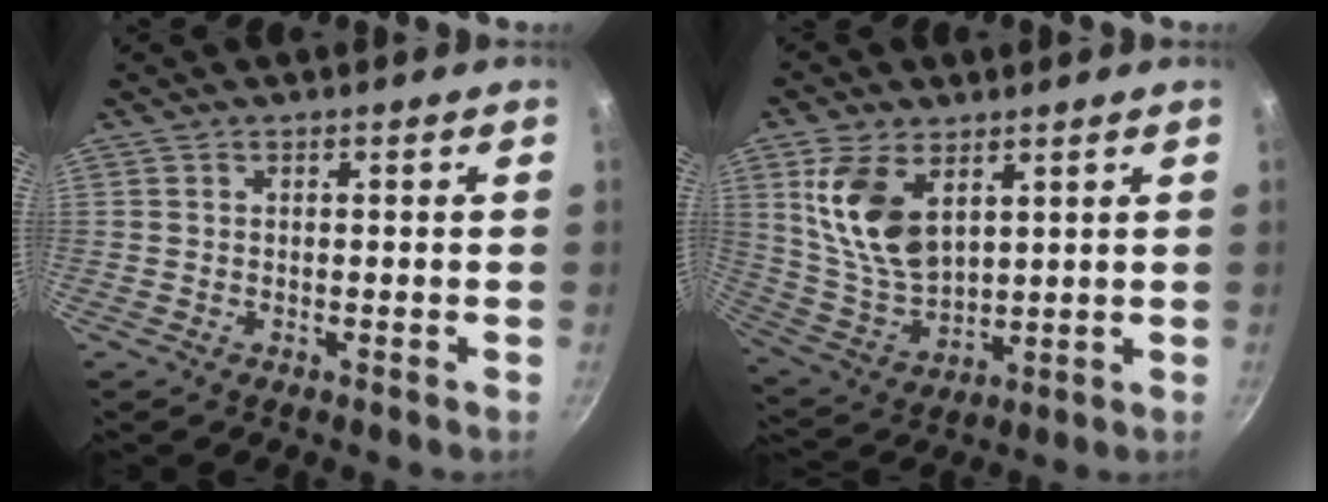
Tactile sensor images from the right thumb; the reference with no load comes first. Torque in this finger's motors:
{"motor_torque": [-0.26, 0.56, 0.30, 0.03, 0.17]}